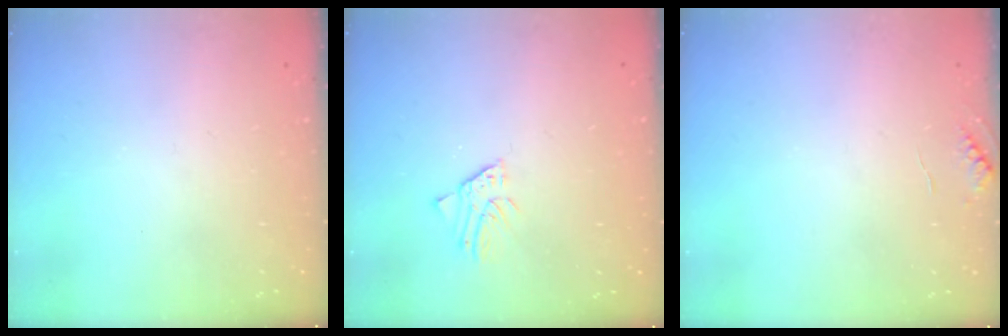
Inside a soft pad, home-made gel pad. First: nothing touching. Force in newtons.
{"total": 2.3, "press": 2.3, "slide": 0.1}
{"total": 4.7, "press": 4.7, "slide": 0.5}